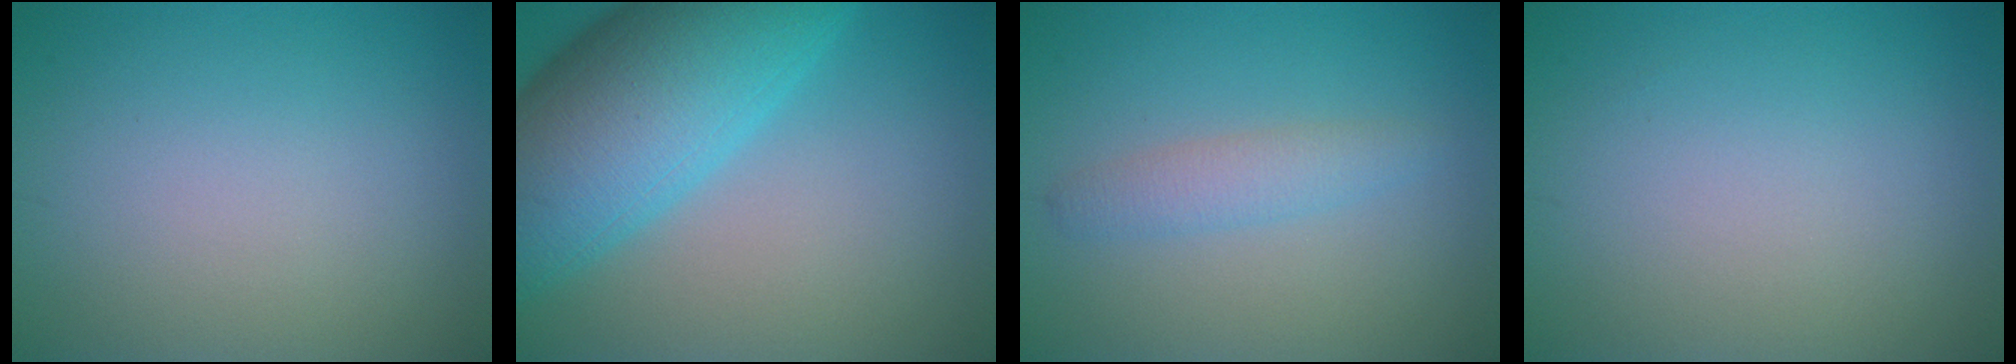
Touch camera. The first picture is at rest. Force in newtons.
{"total": 12.3, "press": 12.3, "slide": 0.5}
{"total": 2.1, "press": 2.1, "slide": 0.2}
{"total": 0.0}